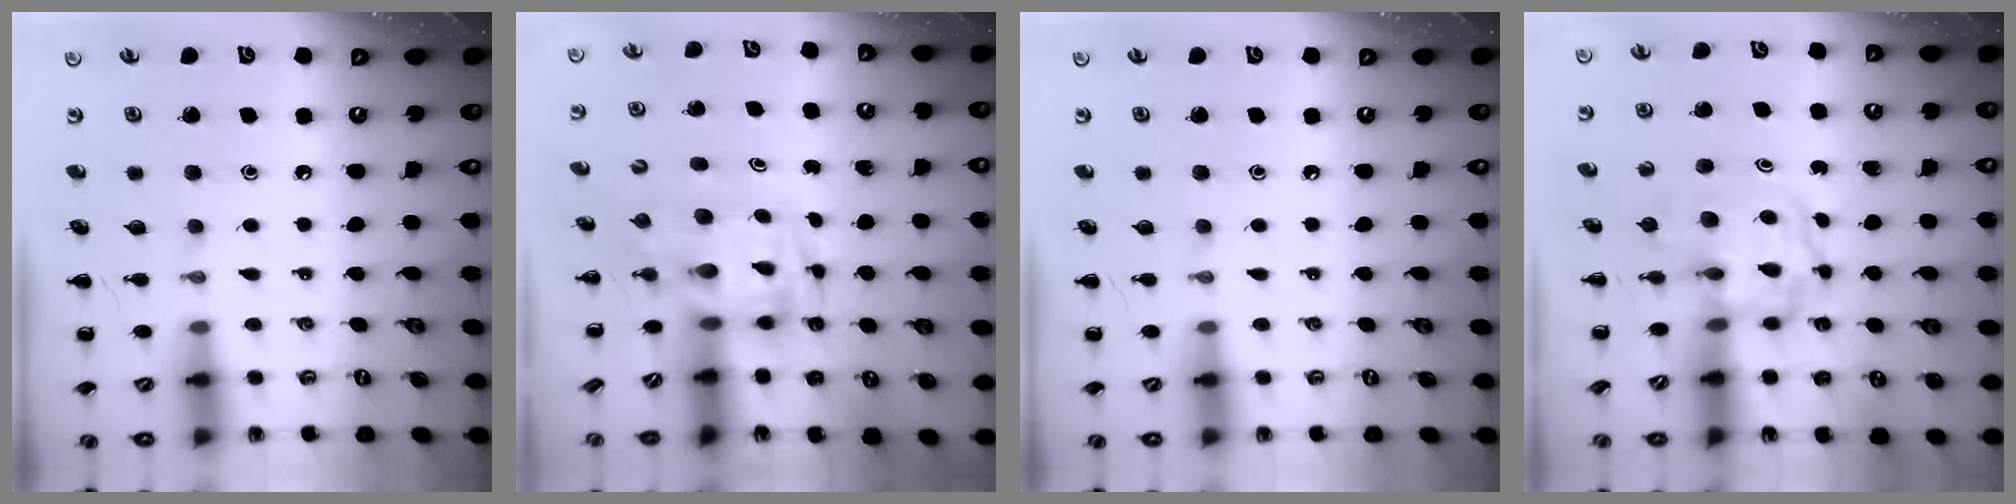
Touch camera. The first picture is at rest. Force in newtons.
{"total": 3.4, "press": 3.4, "slide": 0.6}
{"total": 0.0}
{"total": 3.7, "press": 3.7, "slide": 0.4}